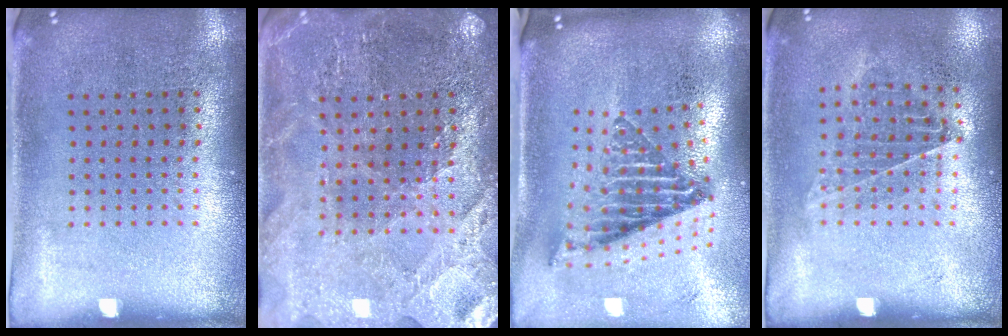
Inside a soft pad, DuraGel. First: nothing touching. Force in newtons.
{"total": 2.8, "press": 2.7, "slide": 0.3}
{"total": 2.4, "press": 1.6, "slide": 1.8}
{"total": 0.9, "press": 0.9, "slide": 0.3}